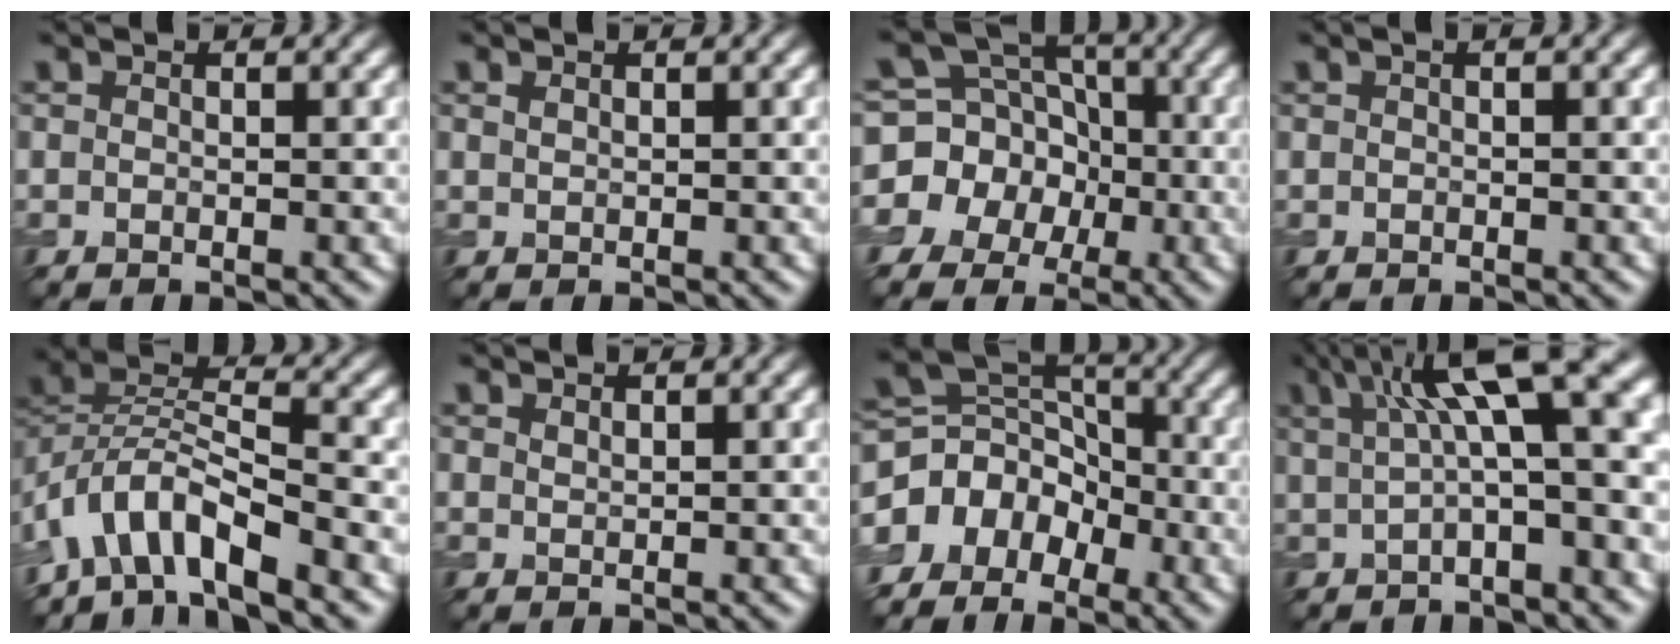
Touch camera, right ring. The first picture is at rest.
{"total": 0.6, "force": [0.4, 0.3, 0.2], "torque": [-0.008, -0.001, 0.010]}
{"total": 9.6, "force": [-2.6, 8.6, 3.3], "torque": [-0.066, 0.007, -0.069]}
{"total": 0.8, "force": [0.3, 0.2, 0.7], "torque": [-0.014, 0.004, 0.003]}
{"total": 6.5, "force": [-4.5, 2.3, 4.1], "torque": [-0.065, 0.006, -0.094]}
{"total": 0.7, "force": [0.6, 0.2, 0.2], "torque": [-0.005, -0.002, 0.013]}
{"total": 5.9, "force": [-2.8, 4.4, 2.8], "torque": [-0.028, 0.016, -0.058]}
{"total": 10.2, "force": [3.1, 2.9, 9.2], "torque": [-0.134, 0.030, 0.044]}